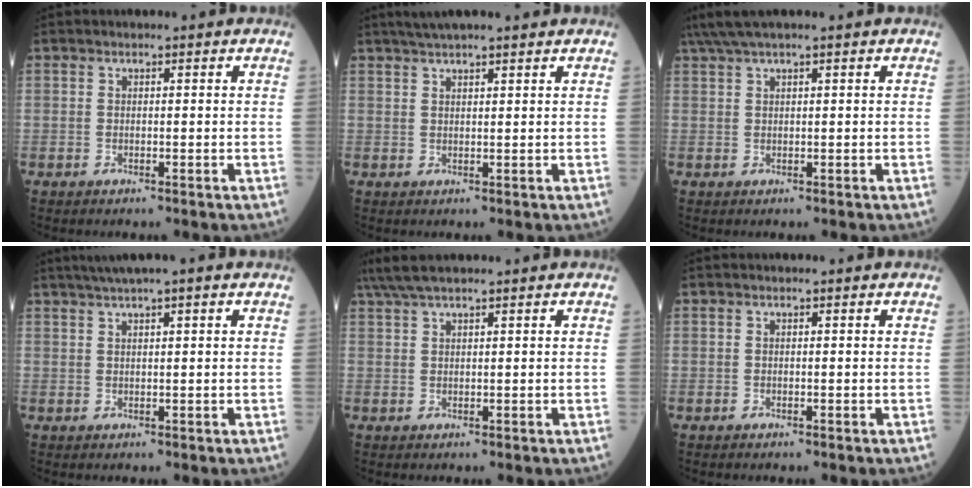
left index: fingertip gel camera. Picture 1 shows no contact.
{"total": 6.7, "force": [5.6, 0.4, 3.8], "torque": [-0.059, 0.034, 0.088]}
{"total": 4.1, "force": [3.2, -0.3, 2.5], "torque": [-0.055, 0.031, 0.068]}
{"total": 4.7, "force": [3.2, -0.4, 3.3], "torque": [-0.062, 0.024, 0.058]}
{"total": 5.3, "force": [4.4, 0.4, 3.0], "torque": [-0.062, 0.032, 0.085]}
{"total": 0.0}